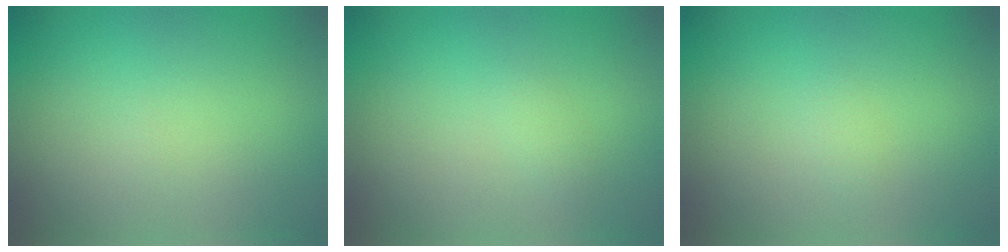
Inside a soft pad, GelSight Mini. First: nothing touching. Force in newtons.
{"total": 0.7, "press": 0.7, "slide": 0.1}
{"total": 0.6, "press": 0.6, "slide": 0.1}